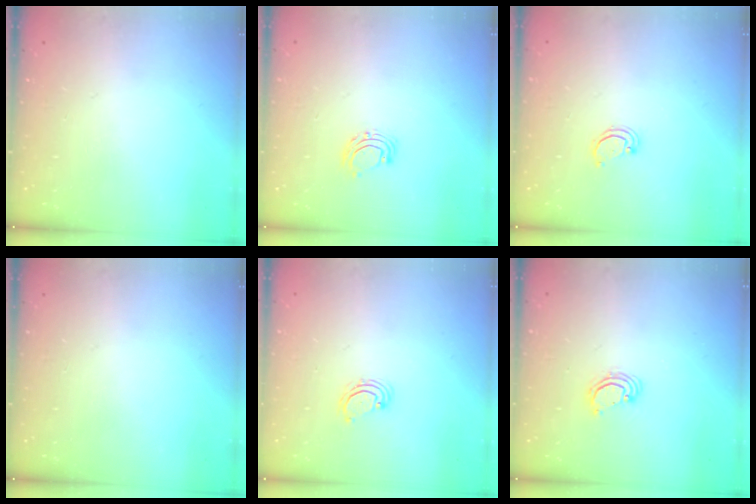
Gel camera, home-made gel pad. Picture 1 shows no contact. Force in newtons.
{"total": 7.6, "press": 7.5, "slide": 0.9}
{"total": 2.2, "press": 2.2, "slide": 0.2}
{"total": 0.0}
{"total": 3.1, "press": 3.1, "slide": 0.4}
{"total": 2.4, "press": 2.4, "slide": 0.1}